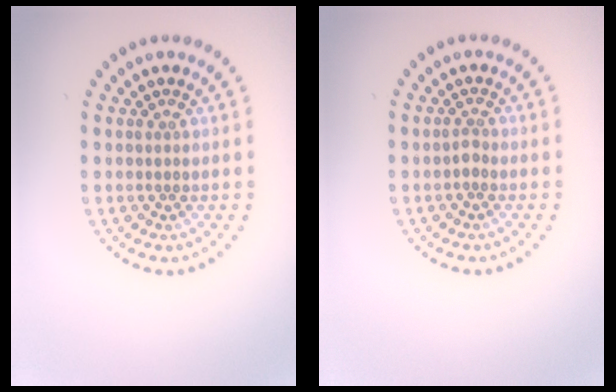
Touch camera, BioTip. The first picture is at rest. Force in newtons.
{"total": 0.9, "press": 0.6, "slide": 0.7}